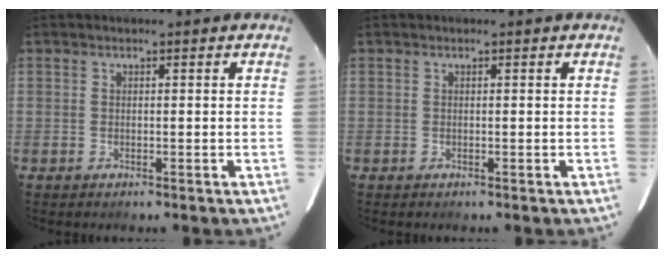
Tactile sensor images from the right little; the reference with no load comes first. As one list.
[{"total": 0.0}]